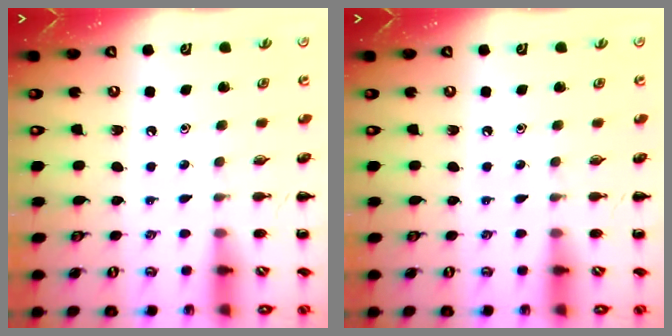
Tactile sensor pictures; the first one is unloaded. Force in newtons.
{"total": 0.0}